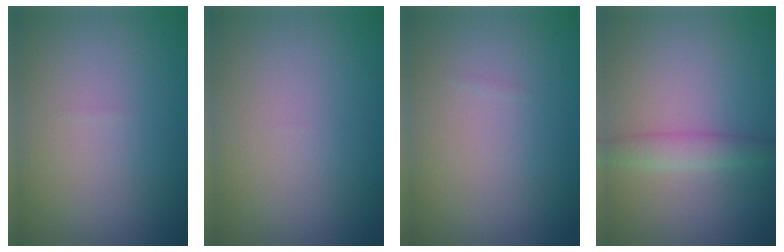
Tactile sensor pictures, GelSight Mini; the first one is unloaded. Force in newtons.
{"total": 0.0}
{"total": 0.0}
{"total": 2.0, "press": 2.0, "slide": 0.2}